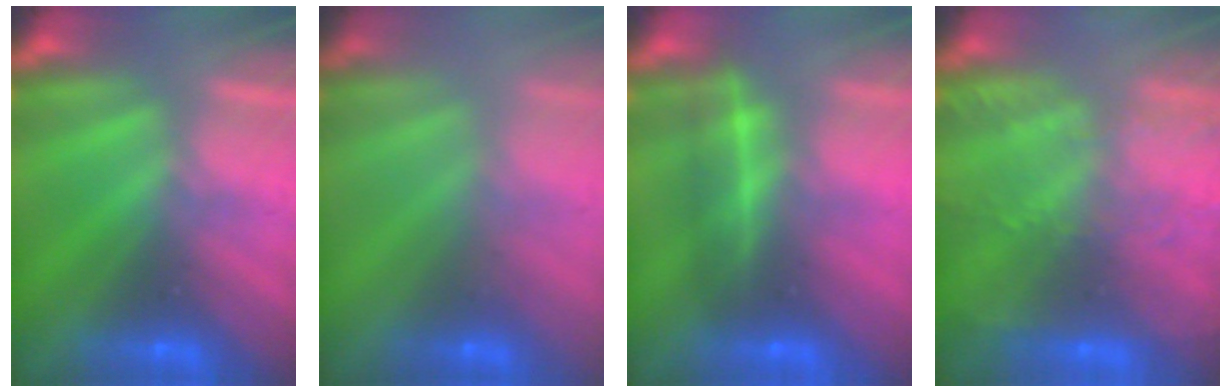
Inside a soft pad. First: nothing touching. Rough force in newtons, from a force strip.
{"total": 2.5}
{"total": 2.0}
{"total": 9.5}